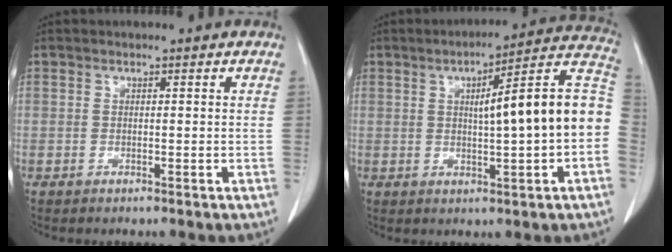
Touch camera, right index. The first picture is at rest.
{"total": 15.6, "force": [0.3, 1.0, 15.5], "torque": [-0.203, 0.036, 0.001]}